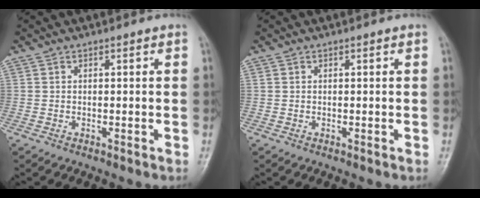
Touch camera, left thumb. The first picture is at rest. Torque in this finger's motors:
{"motor_torque": [0.02, 0.01, 0.02, -0.08, 0.00]}